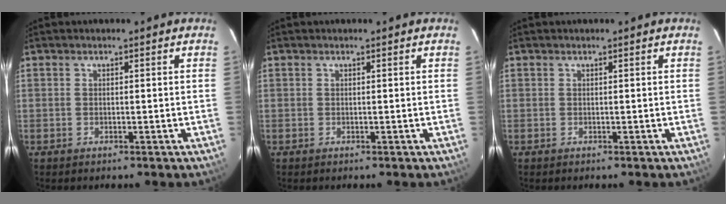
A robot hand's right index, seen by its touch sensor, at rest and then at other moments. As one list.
[{"total": 0.0}, {"total": 0.0}]